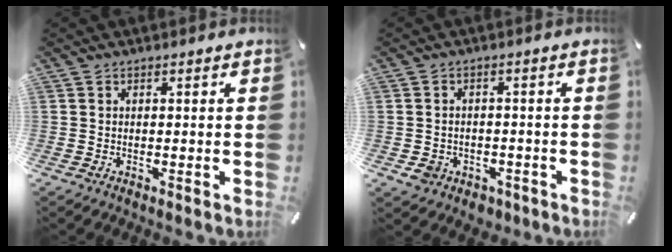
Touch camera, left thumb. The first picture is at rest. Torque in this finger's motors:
{"motor_torque": [0.62, 0.72, -0.01, 0.03, 0.00]}